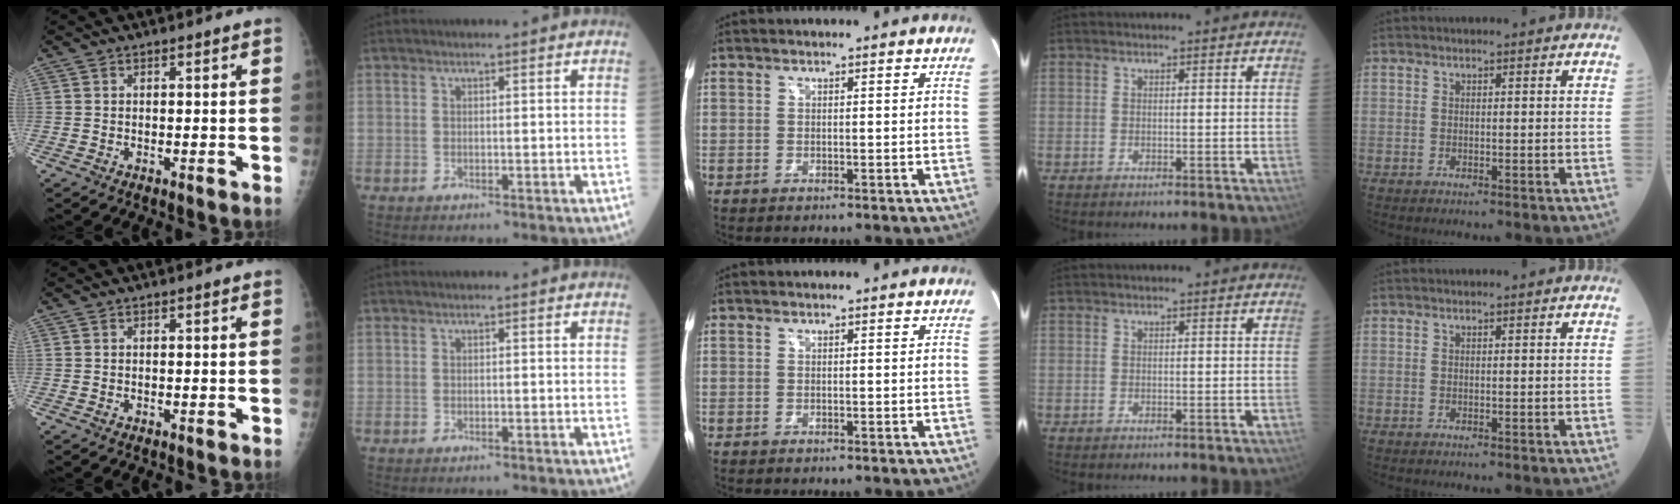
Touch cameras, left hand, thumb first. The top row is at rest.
{}